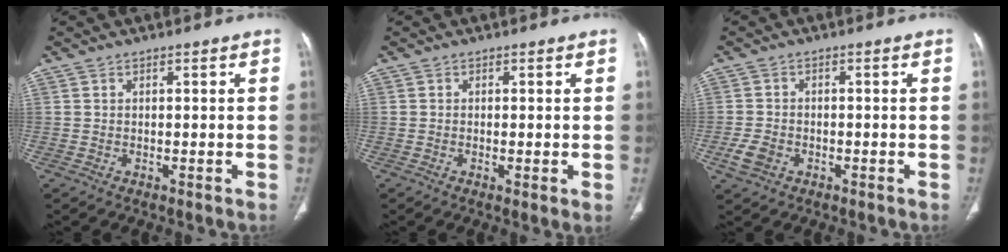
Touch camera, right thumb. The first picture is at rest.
{"total": 1.9, "force": [-0.2, 0.3, 1.8], "torque": [-0.042, -0.009, -0.006]}
{"total": 3.9, "force": [-1.6, 2.8, 2.1], "torque": [-0.045, 0.006, -0.027]}